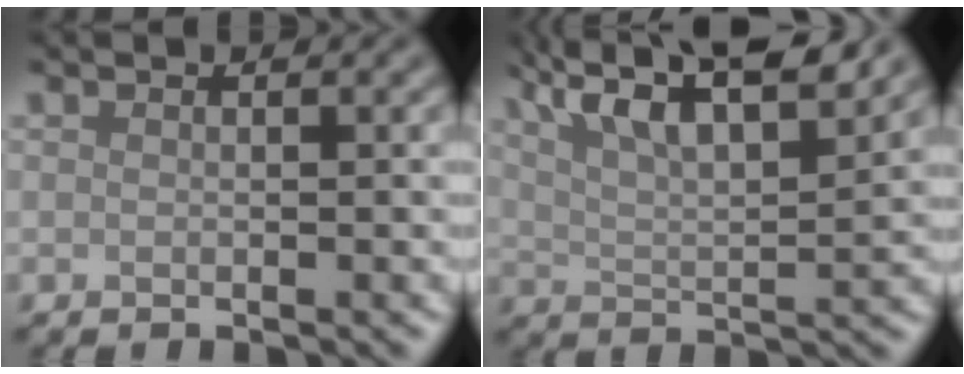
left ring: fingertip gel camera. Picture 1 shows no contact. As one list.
[{"total": 10.1, "force": [6.6, 3.0, 7.0], "torque": [-0.111, 0.024, 0.078]}]